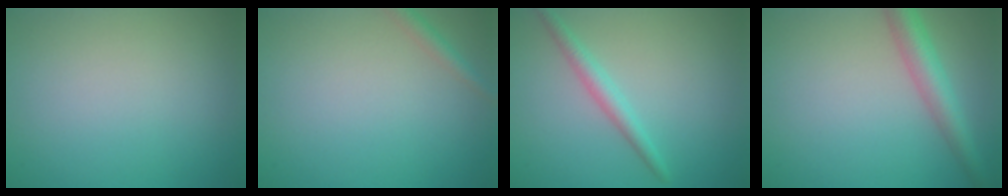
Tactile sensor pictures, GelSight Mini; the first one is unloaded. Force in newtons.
{"total": 1.3, "press": 1.3, "slide": 0.0}
{"total": 2.0, "press": 2.0, "slide": 0.0}
{"total": 3.9, "press": 3.9, "slide": 0.1}